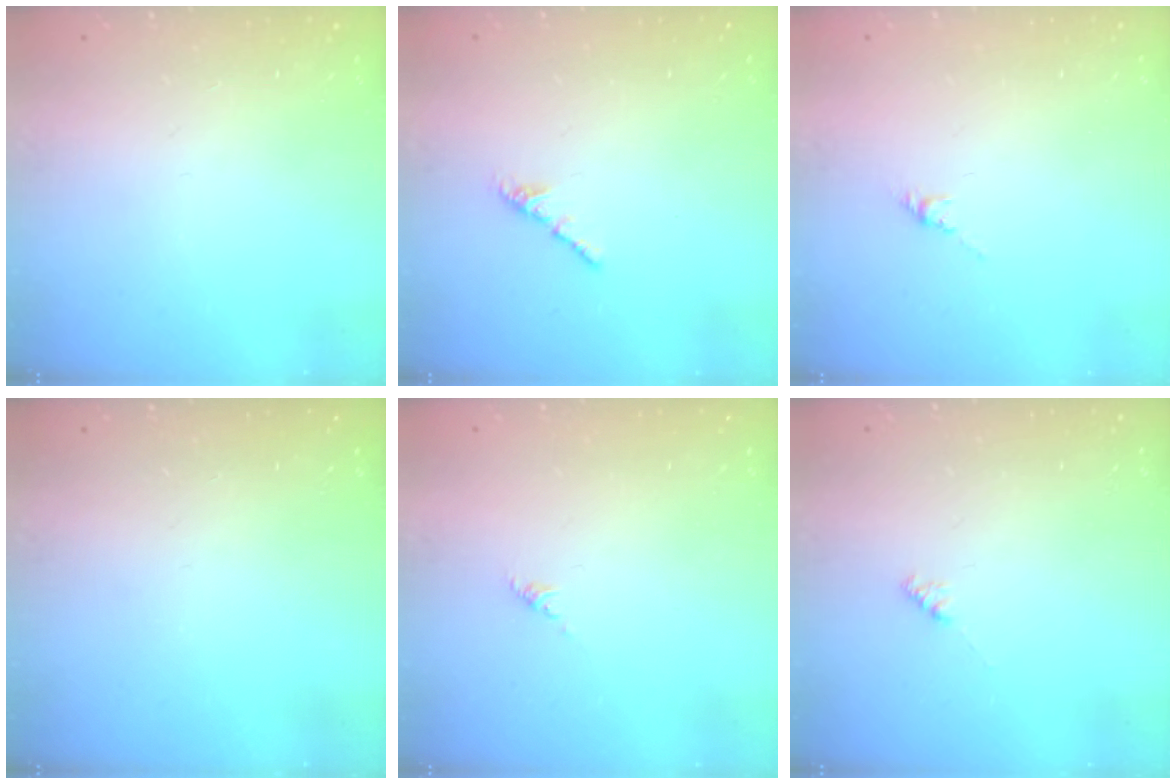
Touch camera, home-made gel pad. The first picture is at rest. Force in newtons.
{"total": 2.4, "press": 2.3, "slide": 0.8}
{"total": 3.3, "press": 3.2, "slide": 0.8}
{"total": 0.0}
{"total": 0.0}
{"total": 2.1, "press": 2.0, "slide": 0.5}